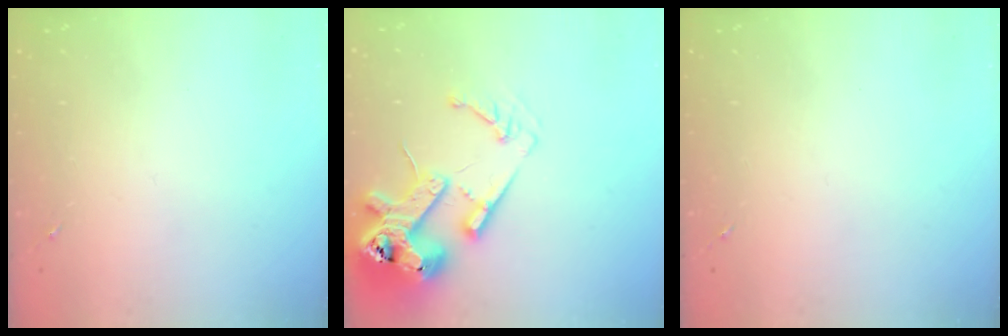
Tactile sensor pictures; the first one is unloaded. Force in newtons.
{"total": 18.0, "press": 17.9, "slide": 2.6}
{"total": 0.0}